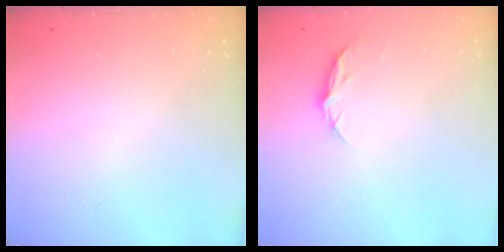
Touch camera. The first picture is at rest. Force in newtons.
{"total": 6.7, "press": 6.7, "slide": 0.8}